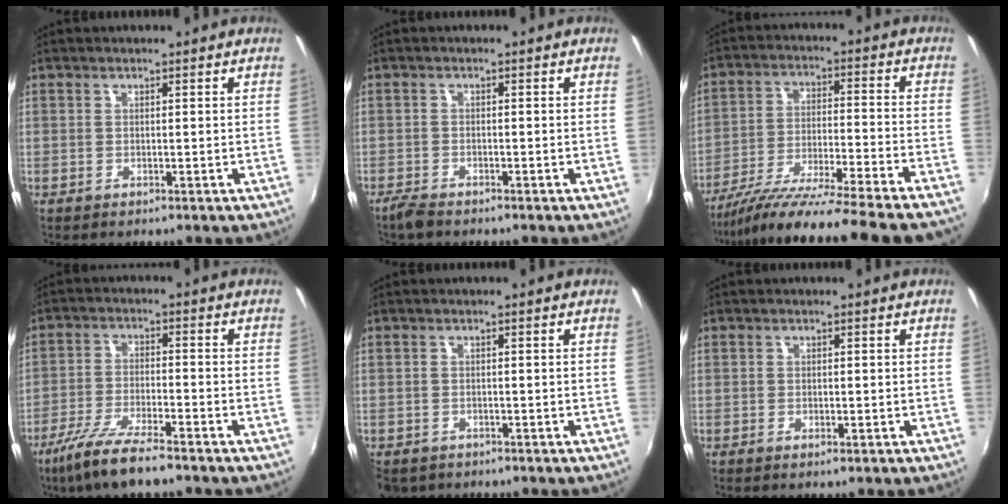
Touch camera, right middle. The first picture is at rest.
{"total": 2.7, "force": [-2.4, 0.5, 1.1], "torque": [-0.032, -0.008, -0.050]}
{"total": 23.5, "force": [-20.8, -2.4, 10.7], "torque": [-0.184, -0.072, -0.324]}
{"total": 10.5, "force": [-8.0, 1.3, 6.6], "torque": [-0.145, -0.025, -0.146]}
{"total": 4.6, "force": [-3.0, 3.0, 1.9], "torque": [-0.051, -0.014, -0.045]}
{"total": 0.8, "force": [-0.5, 0.3, 0.6], "torque": [-0.008, -0.001, -0.007]}